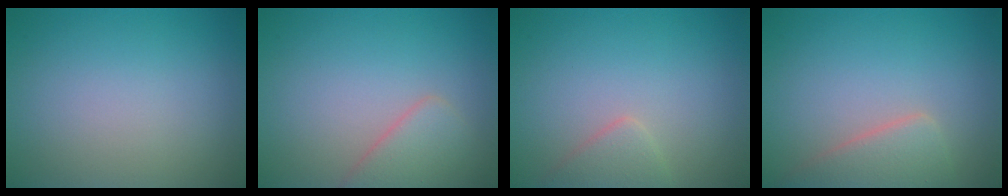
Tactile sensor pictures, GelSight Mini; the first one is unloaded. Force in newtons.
{"total": 2.9, "press": 2.9, "slide": 0.1}
{"total": 1.9, "press": 1.9, "slide": 0.0}
{"total": 3.6, "press": 3.5, "slide": 0.2}